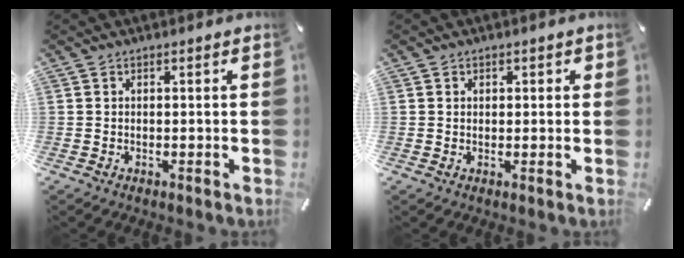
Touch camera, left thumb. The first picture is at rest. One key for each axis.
{"total": 1.3, "fx": 0.3, "fy": 1.2, "fz": 0.3, "tx": 0.002, "ty": 0.003, "tz": 0.000}